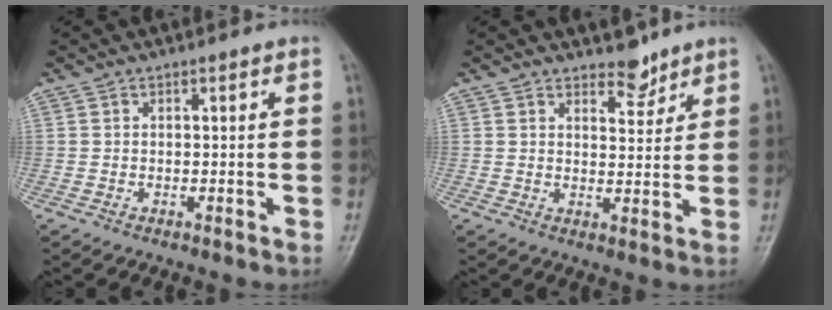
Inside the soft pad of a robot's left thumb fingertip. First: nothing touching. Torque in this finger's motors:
{"motor_torque": [-0.21, -0.07, -0.40, -0.01, 0.04]}